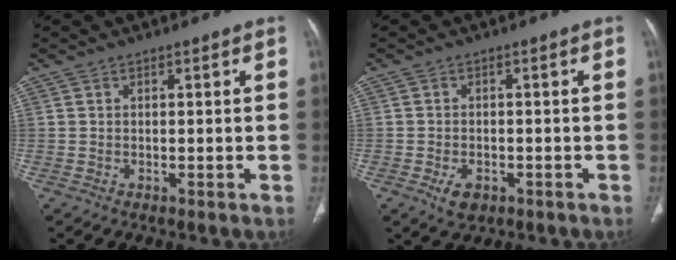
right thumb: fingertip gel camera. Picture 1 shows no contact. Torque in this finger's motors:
{"motor_torque": [-0.31, 0.07, -0.03, 0.22, 0.09]}